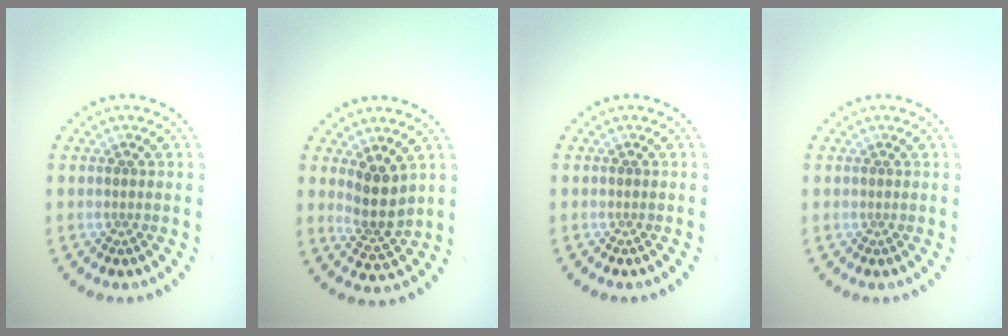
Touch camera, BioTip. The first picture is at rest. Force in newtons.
{"total": 3.2, "press": 2.7, "slide": 1.8}
{"total": 0.0}
{"total": 0.0}